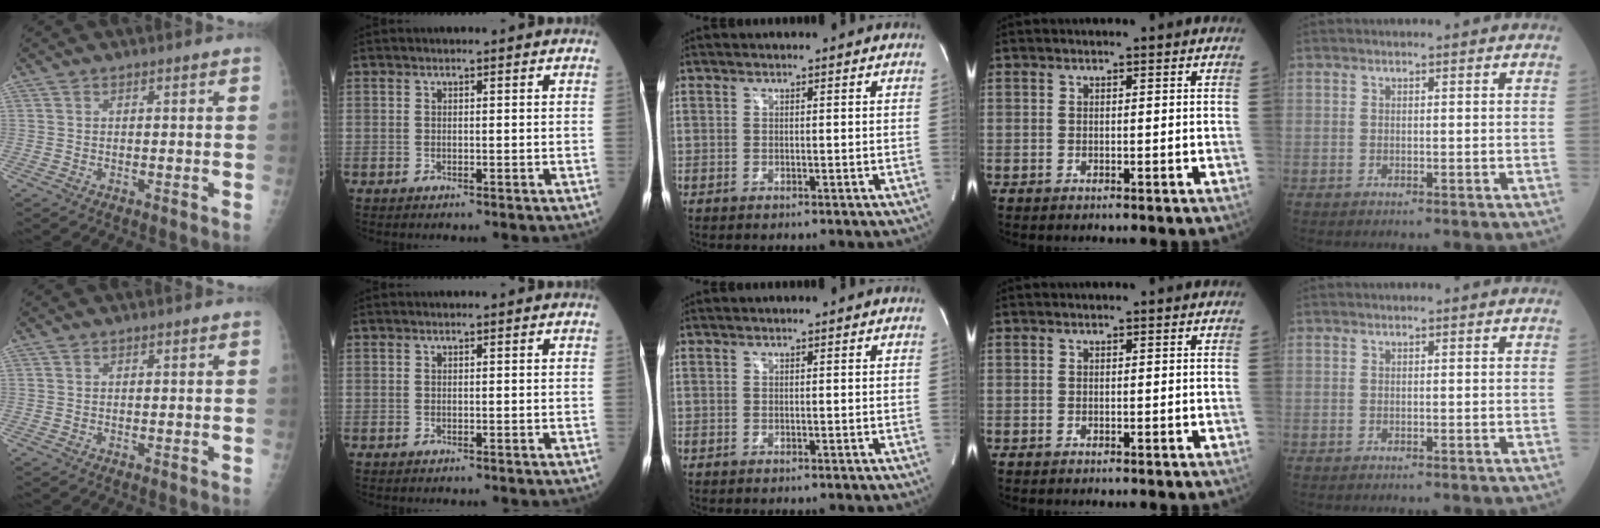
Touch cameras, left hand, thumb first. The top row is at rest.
{}